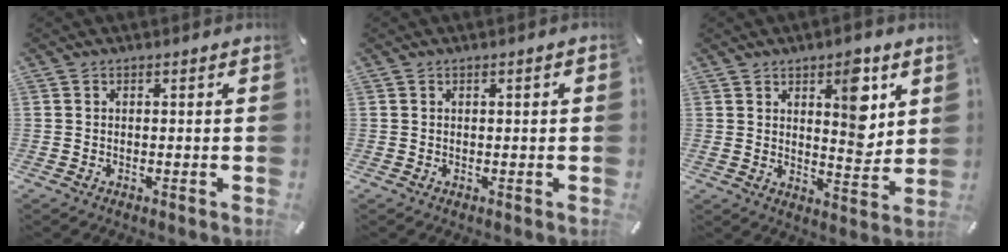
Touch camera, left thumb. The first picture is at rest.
{"total": 0.9, "force": [0.1, 0.2, 0.9], "torque": [-0.015, 0.000, 0.001]}
{"total": 10.4, "force": [5.1, 5.0, 7.6], "torque": [-0.085, -0.035, 0.079]}